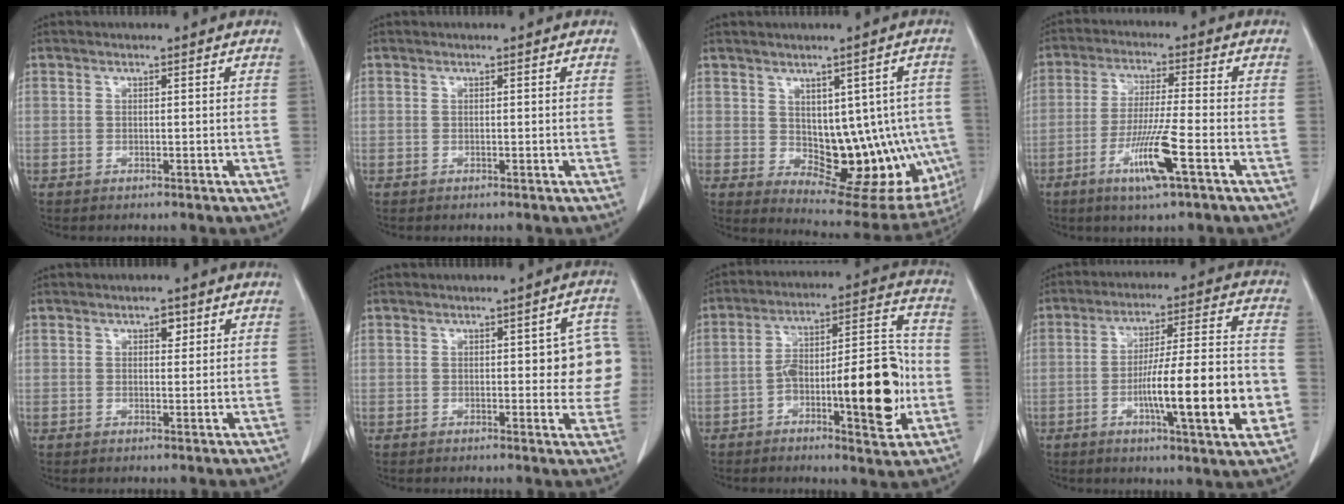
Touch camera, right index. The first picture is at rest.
{"total": 0.0}
{"total": 15.4, "force": [-1.5, 8.3, 12.8], "torque": [-0.137, 0.007, 0.003]}
{"total": 9.4, "force": [-4.1, -0.2, 8.4], "torque": [-0.163, -0.018, -0.077]}
{"total": 1.8, "force": [0.9, 1.0, 1.2], "torque": [-0.015, 0.000, 0.012]}
{"total": 7.8, "force": [0.6, 2.8, 7.2], "torque": [-0.063, 0.019, 0.003]}
{"total": 16.4, "force": [-4.3, 4.1, 15.3], "torque": [-0.233, 0.028, -0.061]}
{"total": 17.1, "force": [-4.5, 1.2, 16.5], "torque": [-0.249, 0.003, -0.067]}